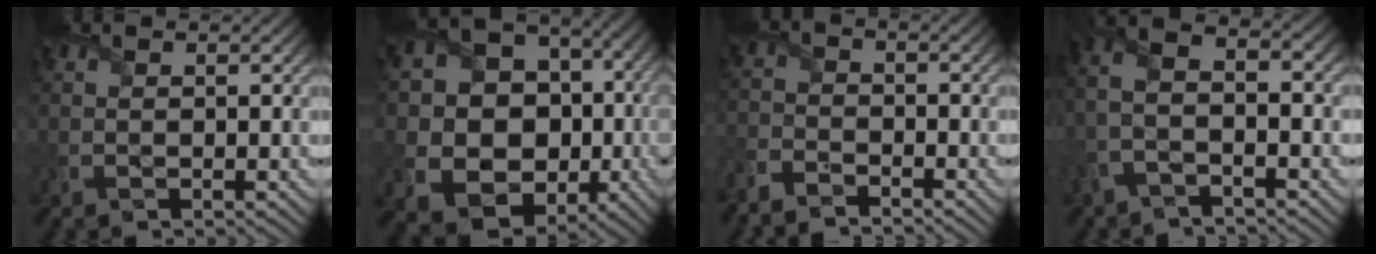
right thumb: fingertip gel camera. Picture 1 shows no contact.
{"total": 16.5, "force": [-1.6, 14.3, 8.1], "torque": [-0.185, -0.031, -0.013]}
{"total": 4.3, "force": [-4.1, 0.9, 0.9], "torque": [-0.026, -0.008, -0.098]}
{"total": 6.3, "force": [-1.6, 2.5, 5.5], "torque": [-0.128, 0.016, -0.050]}